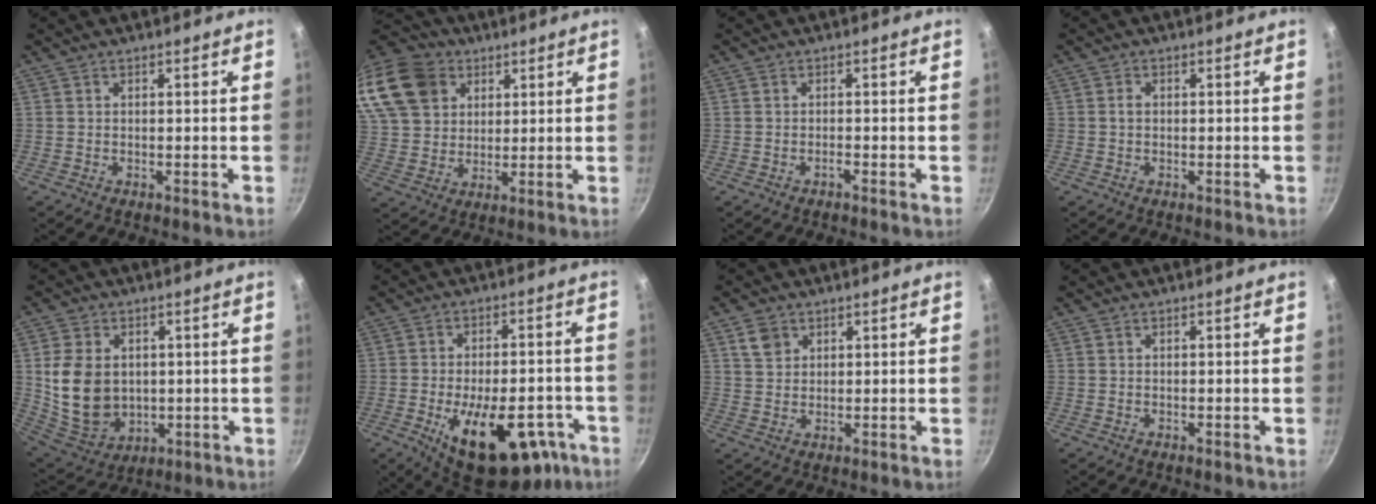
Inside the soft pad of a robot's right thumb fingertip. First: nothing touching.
{"total": 20.9, "force": [9.7, 15.7, 9.8], "torque": [-0.214, 0.014, 0.187]}
{"total": 0.7, "force": [-0.6, 0.1, 0.3], "torque": [-0.006, 0.007, -0.013]}
{"total": 1.3, "force": [0.0, 1.0, 0.8], "torque": [-0.014, 0.006, -0.001]}
{"total": 13.2, "force": [1.1, 10.1, 8.5], "torque": [-0.143, -0.020, 0.040]}
{"total": 22.1, "force": [-9.4, 11.2, 16.6], "torque": [-0.202, 0.023, -0.120]}
{"total": 3.7, "force": [1.8, 2.9, 1.5], "torque": [-0.012, 0.001, 0.036]}
{"total": 0.0}